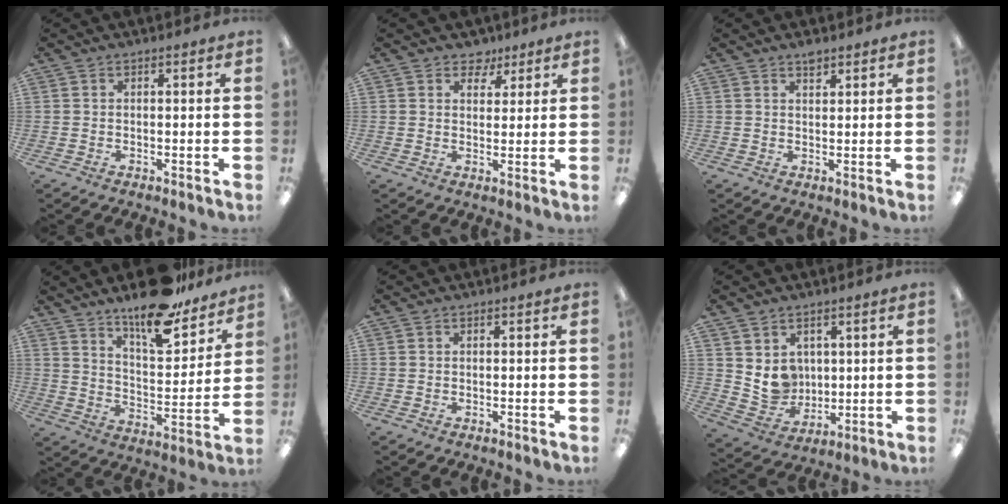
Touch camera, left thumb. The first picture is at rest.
{"total": 4.6, "force": [3.4, 3.0, 0.8], "torque": [-0.005, -0.014, 0.059]}
{"total": 2.2, "force": [1.8, 0.9, 0.9], "torque": [-0.012, -0.005, 0.032]}
{"total": 15.8, "force": [13.3, 4.5, 7.3], "torque": [-0.107, -0.098, 0.226]}
{"total": 0.0}
{"total": 8.0, "force": [3.3, 6.9, 2.1], "torque": [-0.039, -0.024, 0.070]}